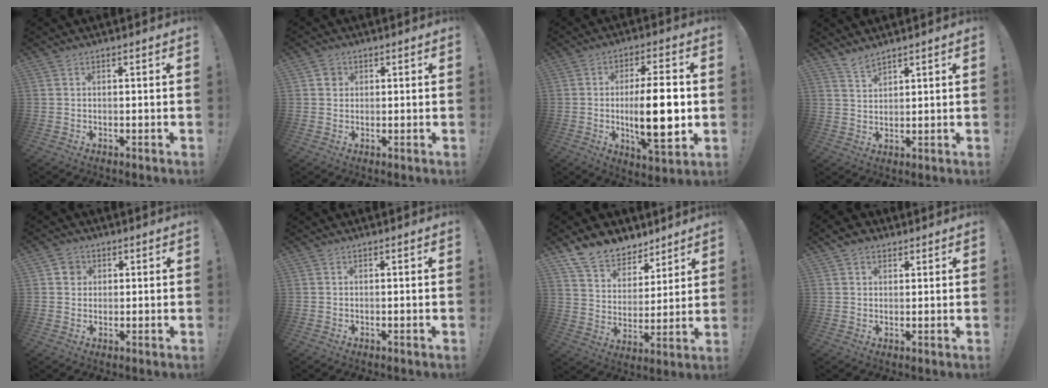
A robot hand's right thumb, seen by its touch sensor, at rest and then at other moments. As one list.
[{"total": 2.6, "force": [0.7, 2.4, 0.7], "torque": [-0.004, 0.003, 0.011]}, {"total": 17.9, "force": [-1.0, 4.9, 17.2], "torque": [-0.276, -0.012, -0.021]}, {"total": 3.8, "force": [3.5, 1.0, 1.3], "torque": [-0.018, -0.024, 0.062]}, {"total": 3.8, "force": [1.0, 3.5, 1.1], "torque": [-0.009, 0.005, 0.016]}, {"total": 0.0}, {"total": 12.1, "force": [9.9, 6.5, 2.5], "torque": [-0.054, -0.077, 0.190]}, {"total": 4.1, "force": [2.5, 3.0, 1.5], "torque": [-0.015, -0.011, 0.045]}]